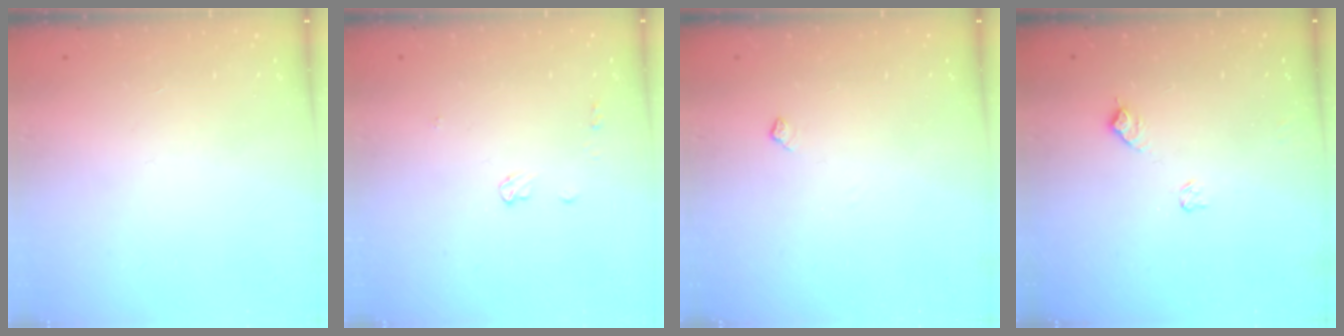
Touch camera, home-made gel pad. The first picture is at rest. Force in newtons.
{"total": 5.3, "press": 5.3, "slide": 0.2}
{"total": 4.0, "press": 3.9, "slide": 0.5}
{"total": 7.1, "press": 7.0, "slide": 0.8}